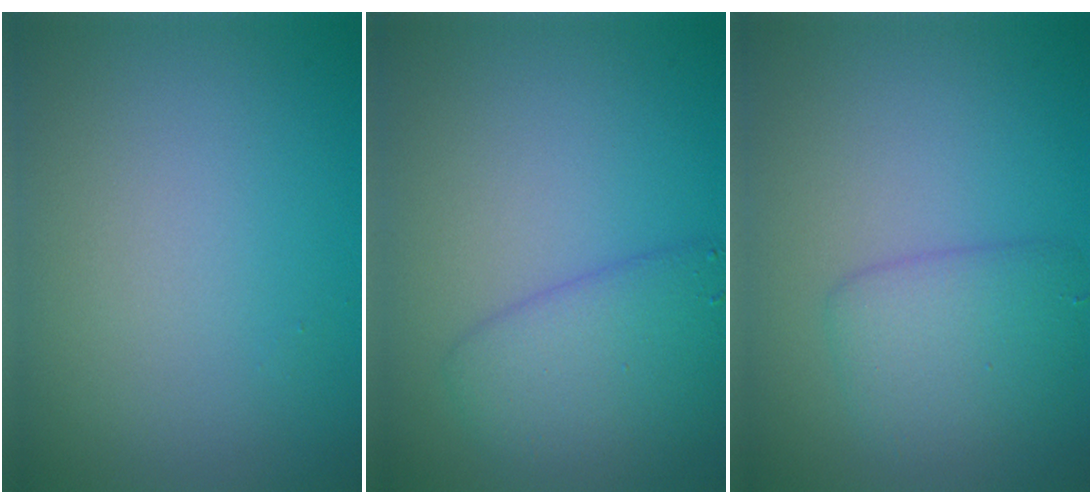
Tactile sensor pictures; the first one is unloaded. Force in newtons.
{"total": 3.9, "press": 3.9, "slide": 0.1}
{"total": 3.2, "press": 3.1, "slide": 0.1}